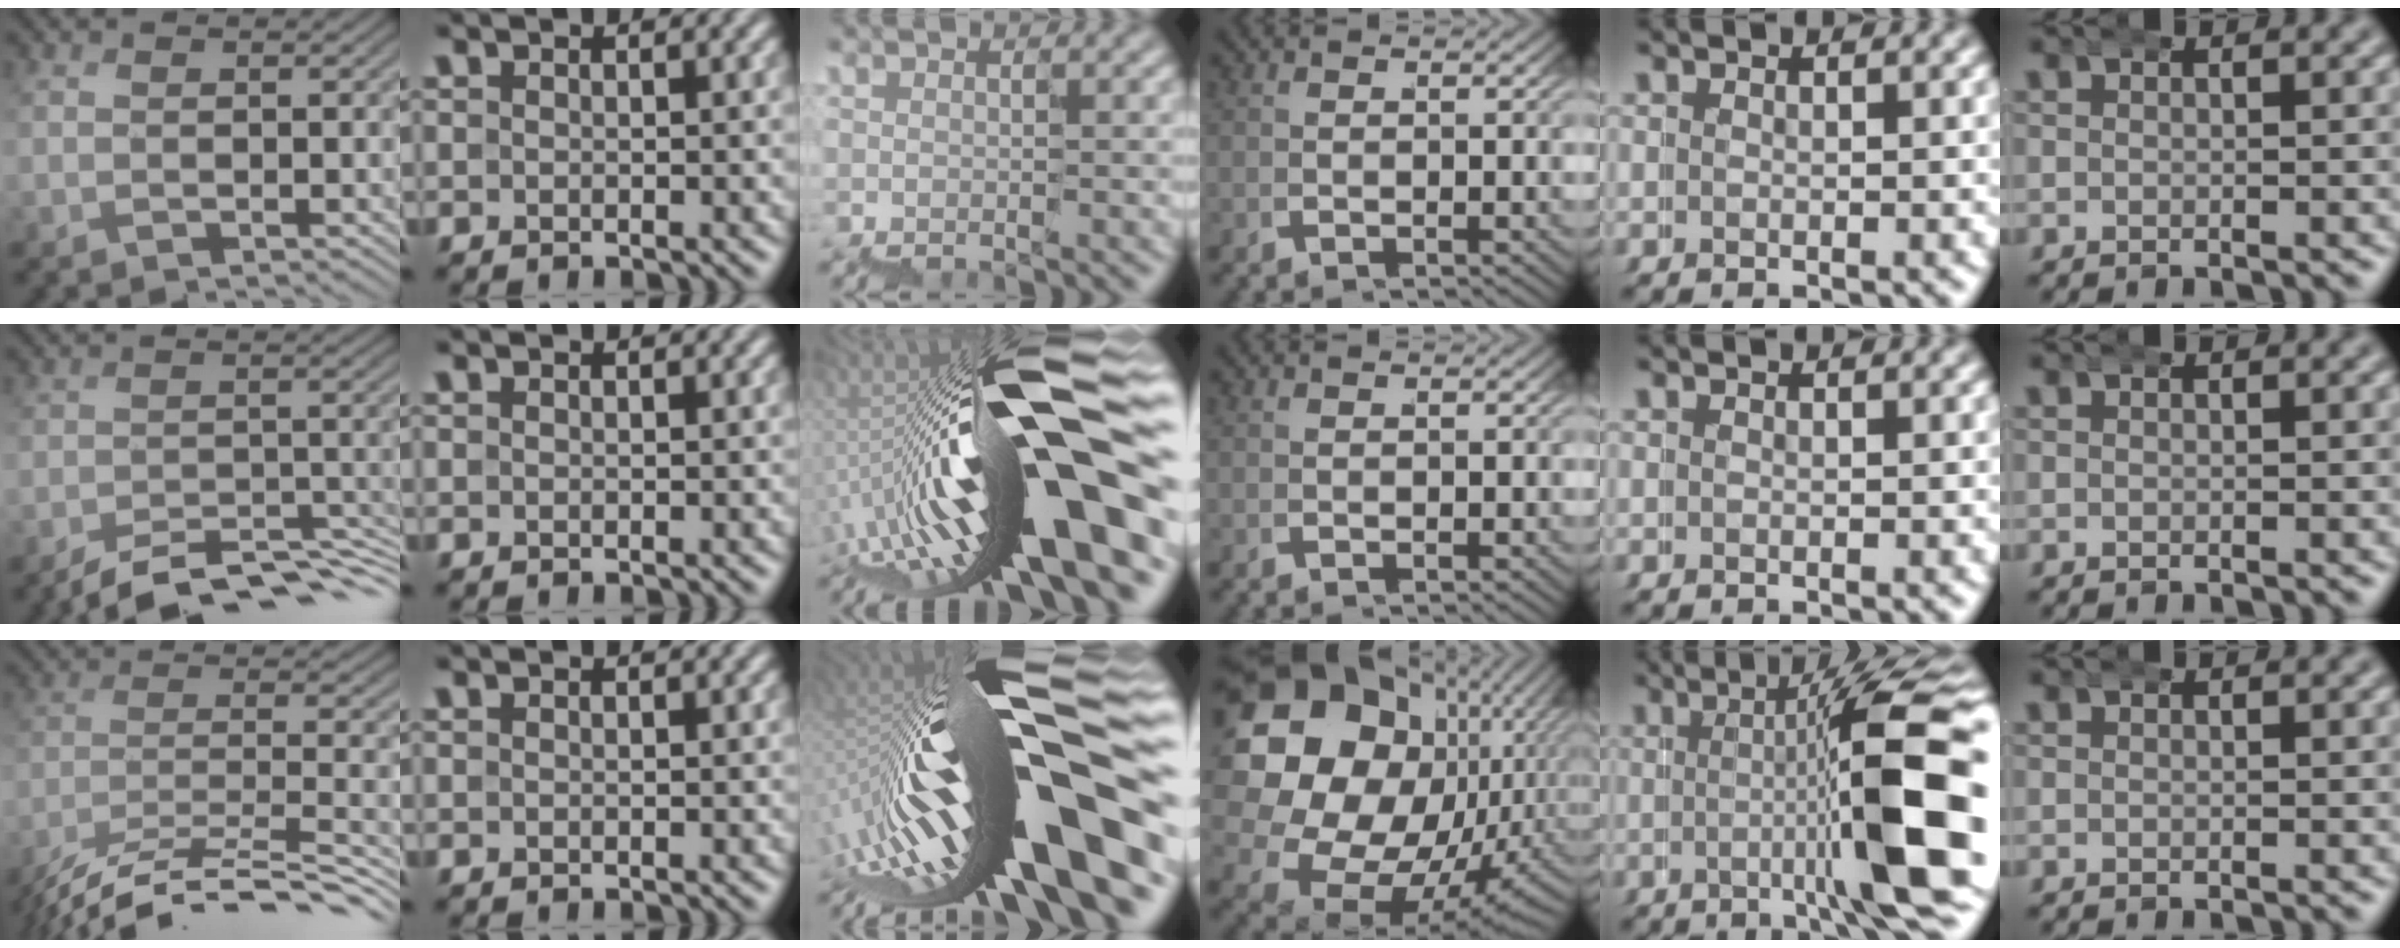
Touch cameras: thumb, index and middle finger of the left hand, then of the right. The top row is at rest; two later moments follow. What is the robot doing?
{"motion": "wrap", "object": "belt"}